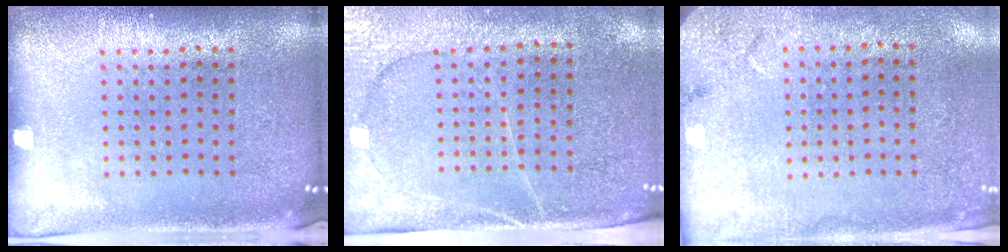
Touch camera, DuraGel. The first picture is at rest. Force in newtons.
{"total": 3.0, "press": 2.7, "slide": 1.3}
{"total": 2.7, "press": 2.2, "slide": 1.6}